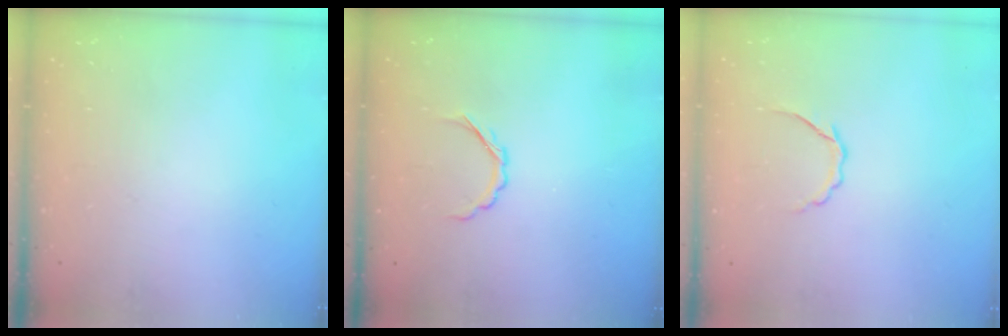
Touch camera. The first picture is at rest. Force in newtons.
{"total": 3.1, "press": 3.0, "slide": 0.8}
{"total": 5.3, "press": 5.2, "slide": 1.1}